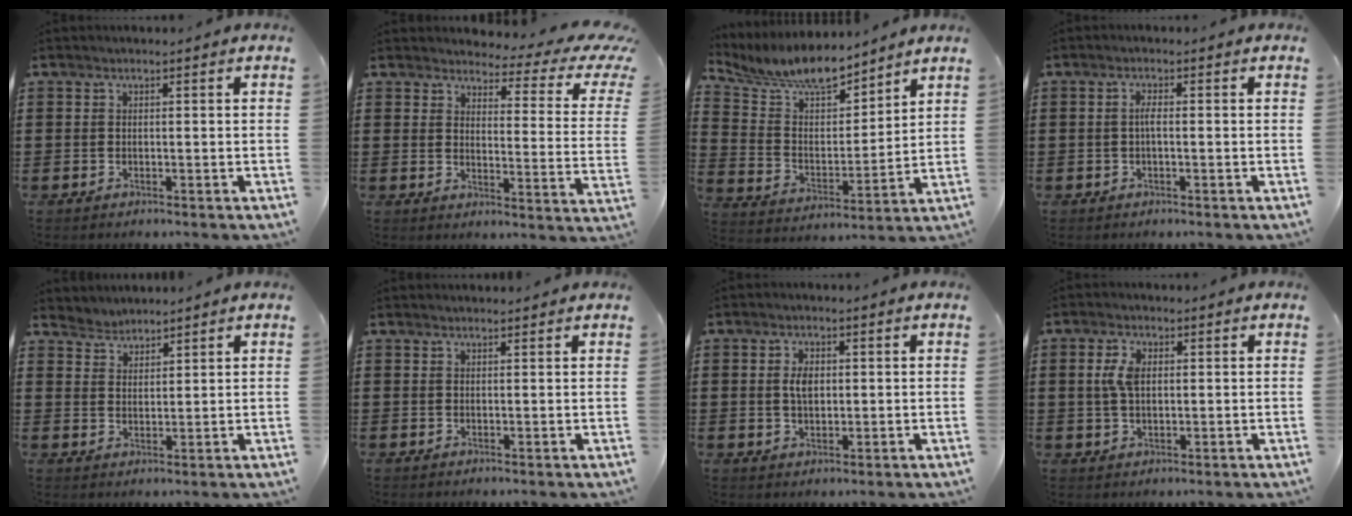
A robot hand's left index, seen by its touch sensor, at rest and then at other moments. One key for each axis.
{"total": 4.4, "fx": 3.4, "fy": 1.3, "fz": 2.4, "tx": -0.042, "ty": -0.029, "tz": 0.049}
{"total": 9.1, "fx": 8.2, "fy": 2.0, "fz": 3.4, "tx": -0.101, "ty": -0.042, "tz": 0.149}
{"total": 1.6, "fx": -0.2, "fy": 0.4, "fz": 1.5, "tx": -0.032, "ty": 0.003, "tz": -0.005}
{"total": 2.6, "fx": 2.5, "fy": 0.6, "fz": -0.7, "tx": 0.004, "ty": -0.004, "tz": 0.048}
{"total": 0.9, "fx": 0.9, "fy": 0.1, "fz": 0.1, "tx": -0.005, "ty": -0.001, "tz": 0.018}
{"total": 3.3, "fx": 0.6, "fy": 1.8, "fz": 2.6, "tx": -0.055, "ty": 0.010, "tz": 0.008}
{"total": 4.1, "fx": 0.8, "fy": 2.2, "fz": 3.4, "tx": -0.073, "ty": 0.010, "tz": 0.013}